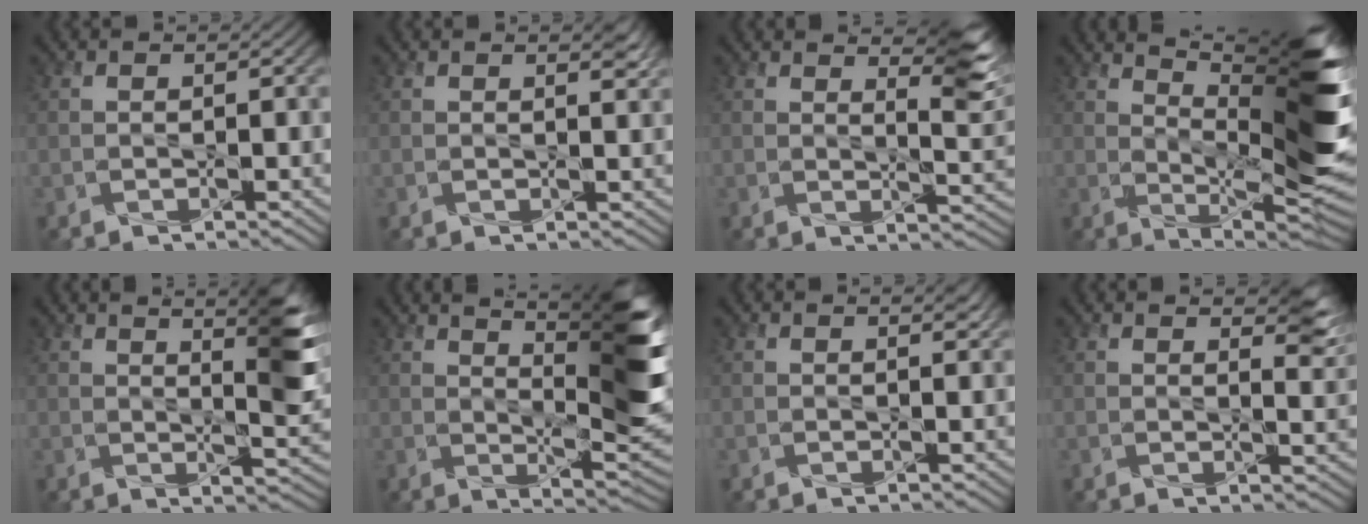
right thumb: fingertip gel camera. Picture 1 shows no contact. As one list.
[{"total": 1.4, "force": [1.1, 0.3, 0.9], "torque": [-0.014, -0.005, 0.019]}, {"total": 6.8, "force": [4.4, 1.7, 4.9], "torque": [-0.072, 0.000, 0.074]}, {"total": 14.3, "force": [5.9, 3.7, 12.5], "torque": [-0.186, 0.005, 0.100]}, {"total": 6.8, "force": [3.3, 1.5, 5.7], "torque": [-0.084, 0.001, 0.057]}, {"total": 11.4, "force": [5.1, 2.7, 9.9], "torque": [-0.147, -0.004, 0.083]}, {"total": 0.9, "force": [0.6, 0.1, 0.5], "torque": [-0.009, -0.003, 0.012]}, {"total": 4.1, "force": [2.8, 1.1, 2.7], "torque": [-0.045, -0.005, 0.048]}]